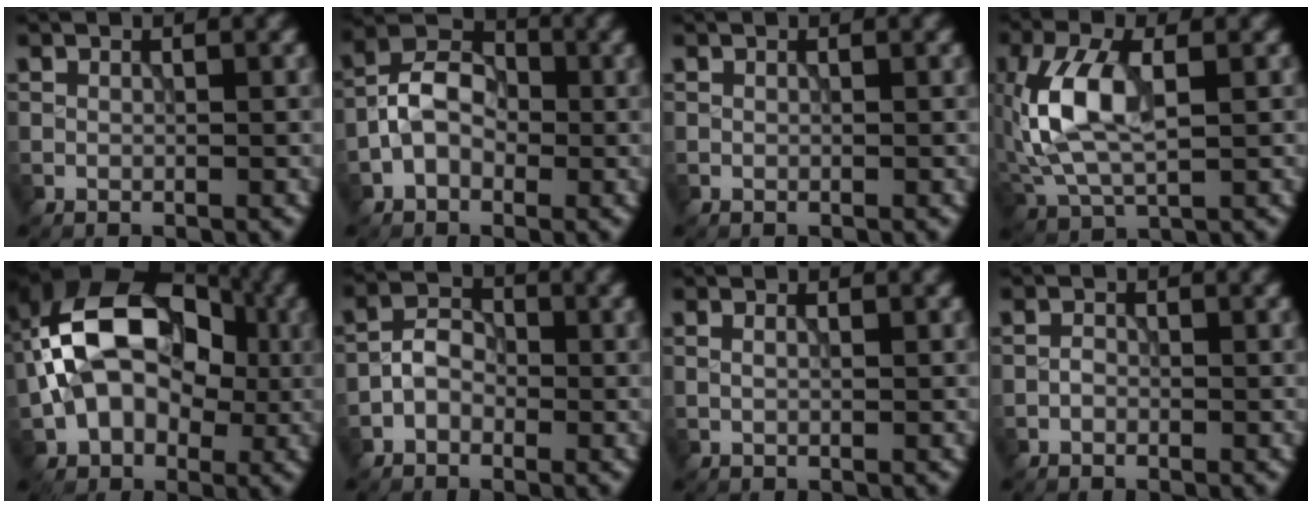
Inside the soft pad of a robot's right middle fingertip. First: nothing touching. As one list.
[{"total": 4.6, "force": [-1.3, 3.2, 3.0], "torque": [-0.048, 0.014, -0.031]}, {"total": 0.0}, {"total": 6.9, "force": [0.2, 3.6, 5.9], "torque": [-0.140, 0.007, 0.006]}, {"total": 12.7, "force": [0.0, 8.7, 9.2], "torque": [-0.139, 0.026, -0.017]}, {"total": 2.6, "force": [-1.0, 1.8, 1.5], "torque": [-0.024, 0.010, -0.027]}, {"total": 0.9, "force": [0.4, 0.4, 0.7], "torque": [-0.008, -0.006, 0.003]}, {"total": 0.7, "force": [-0.4, 0.5, 0.4], "torque": [-0.006, 0.001, -0.010]}]